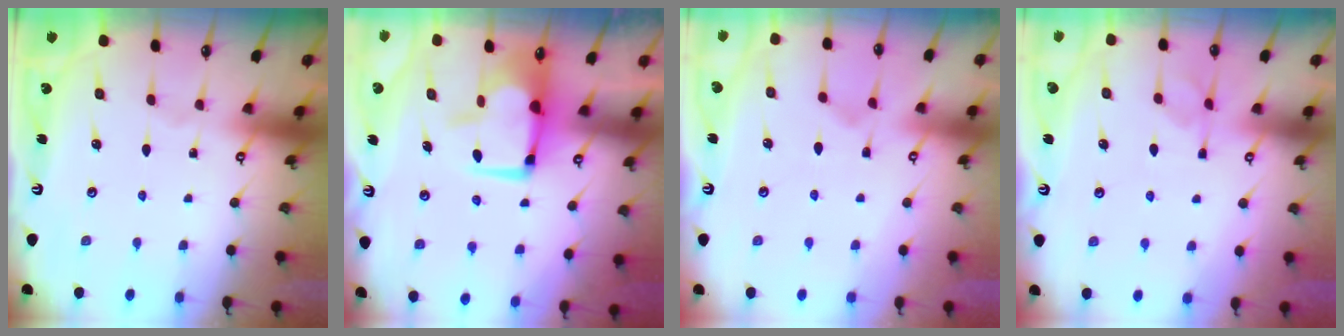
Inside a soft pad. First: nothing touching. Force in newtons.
{"total": 3.5, "press": 3.2, "slide": 1.2}
{"total": 1.5, "press": 1.1, "slide": 1.1}
{"total": 2.3, "press": 2.0, "slide": 1.2}